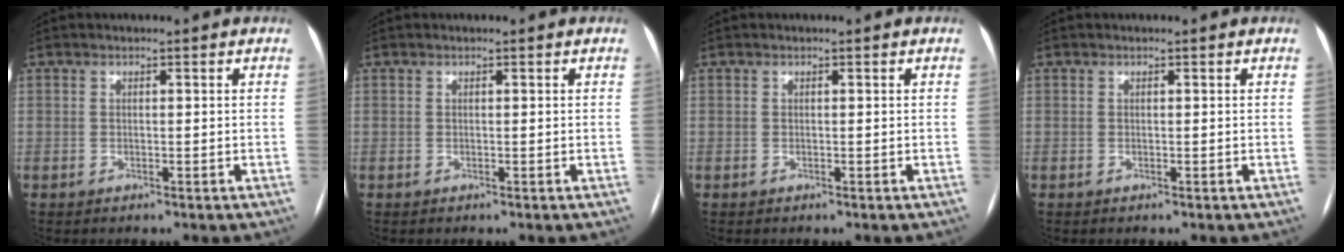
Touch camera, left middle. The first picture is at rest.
{"total": 0.0}
{"total": 0.0}
{"total": 0.0}